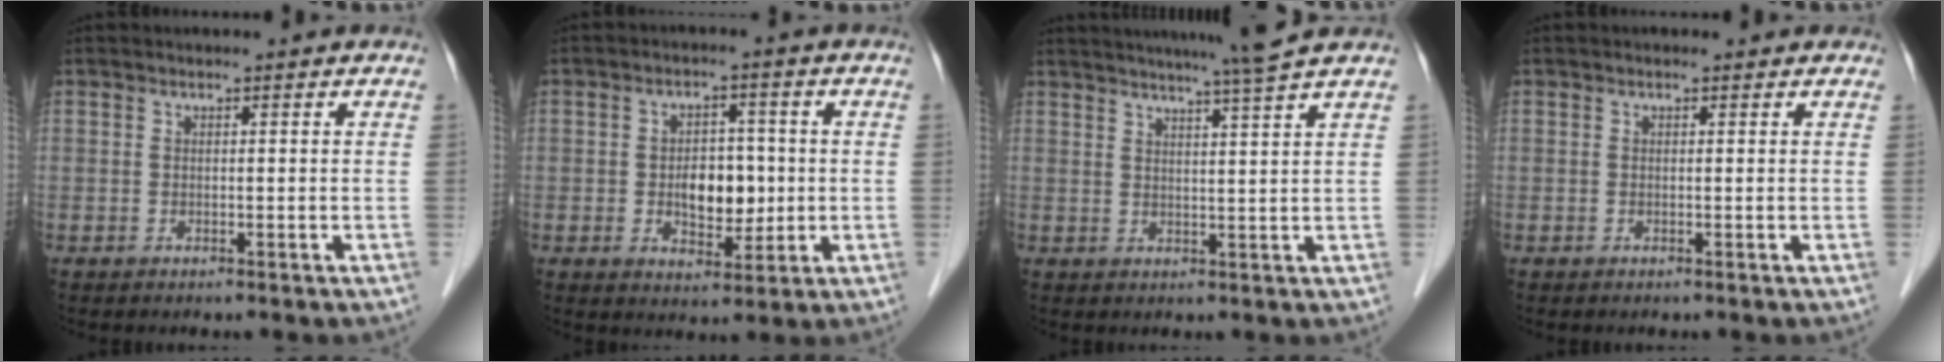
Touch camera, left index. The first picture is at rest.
{"total": 6.4, "force": [-0.5, 4.0, 5.0], "torque": [-0.080, 0.008, -0.002]}
{"total": 7.9, "force": [6.7, -1.8, 3.9], "torque": [-0.058, 0.000, 0.087]}
{"total": 0.0}